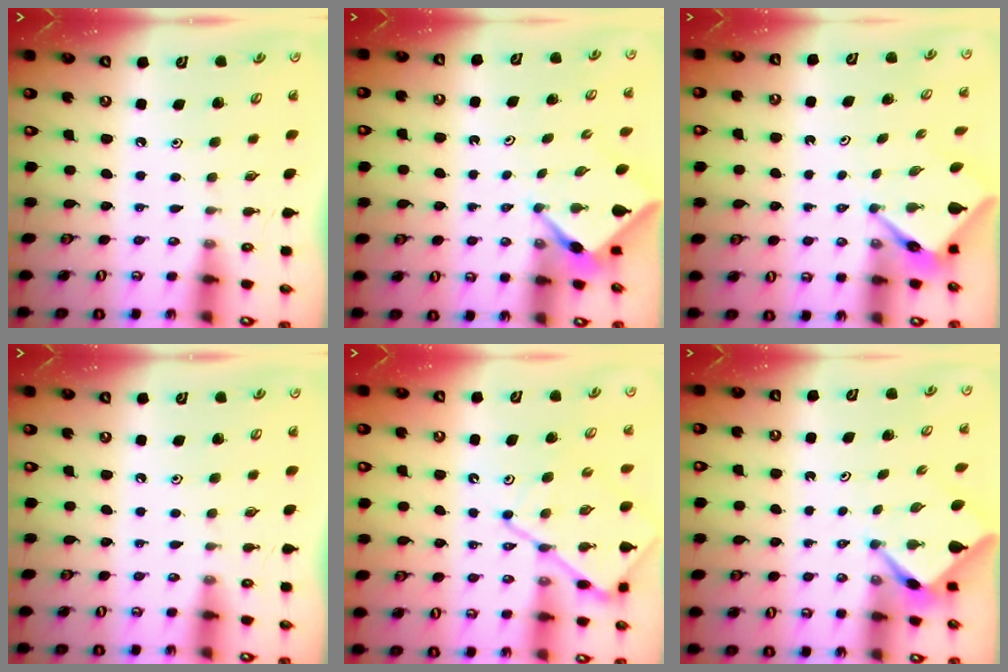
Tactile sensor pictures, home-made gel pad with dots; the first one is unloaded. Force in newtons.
{"total": 3.0, "press": 3.0, "slide": 0.3}
{"total": 3.9, "press": 3.9, "slide": 0.2}
{"total": 0.0}
{"total": 11.5, "press": 11.5, "slide": 1.3}
{"total": 2.6, "press": 2.5, "slide": 0.3}